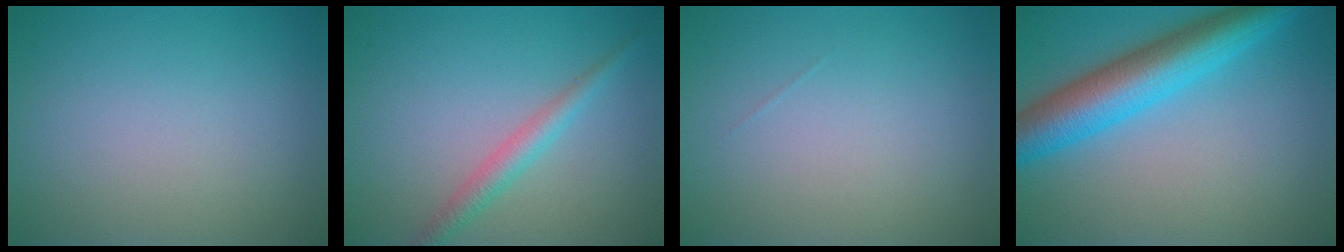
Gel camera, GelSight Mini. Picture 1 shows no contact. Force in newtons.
{"total": 2.3, "press": 2.3, "slide": 0.1}
{"total": 0.0}
{"total": 7.8, "press": 7.8, "slide": 0.2}